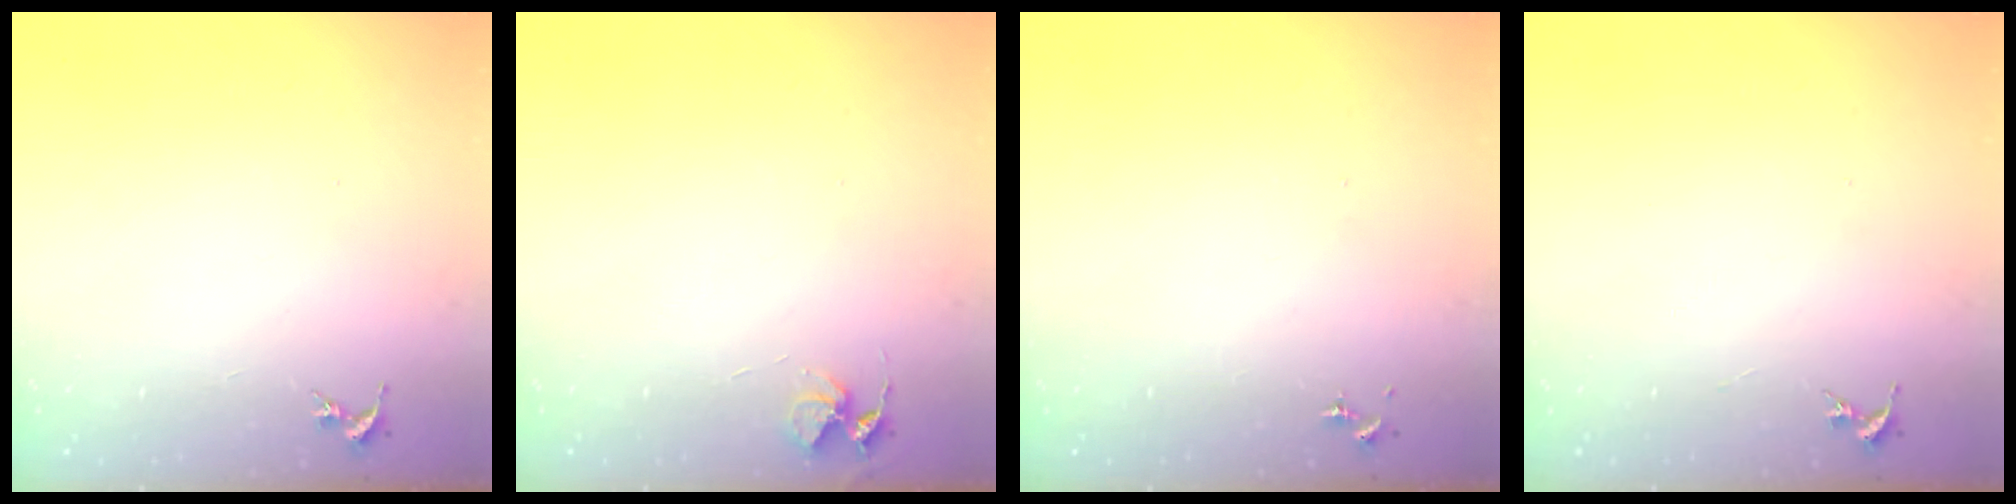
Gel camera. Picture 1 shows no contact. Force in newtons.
{"total": 5.1, "press": 5.0, "slide": 0.4}
{"total": 0.0}
{"total": 0.0}